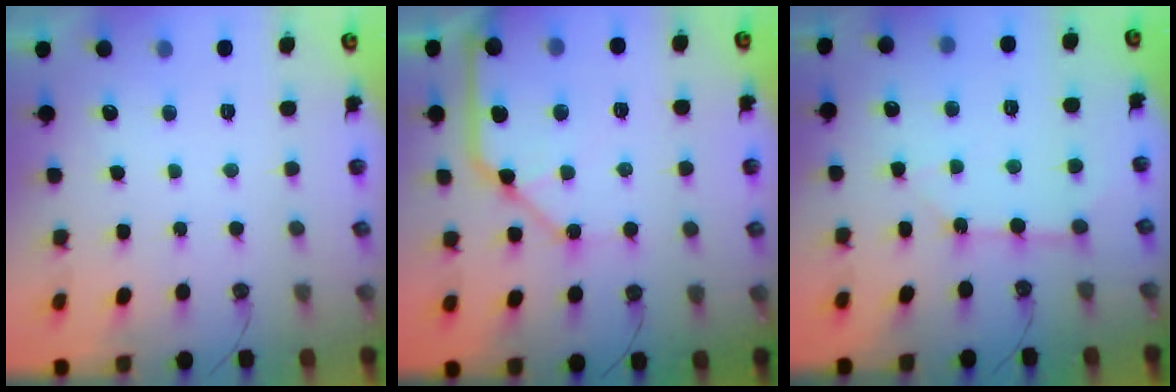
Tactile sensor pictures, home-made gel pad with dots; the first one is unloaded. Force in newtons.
{"total": 14.0, "press": 13.9, "slide": 1.7}
{"total": 4.5, "press": 4.4, "slide": 0.2}